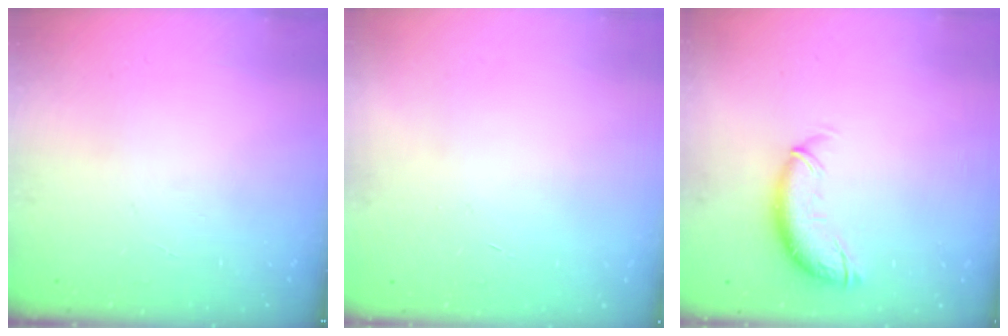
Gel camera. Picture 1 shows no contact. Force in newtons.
{"total": 0.6, "press": 0.5, "slide": 0.2}
{"total": 9.9, "press": 9.8, "slide": 1.4}